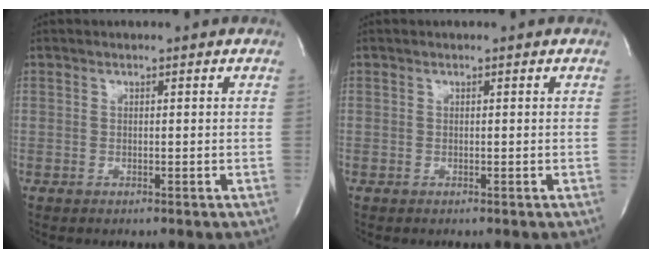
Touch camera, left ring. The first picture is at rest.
{"total": 0.0}